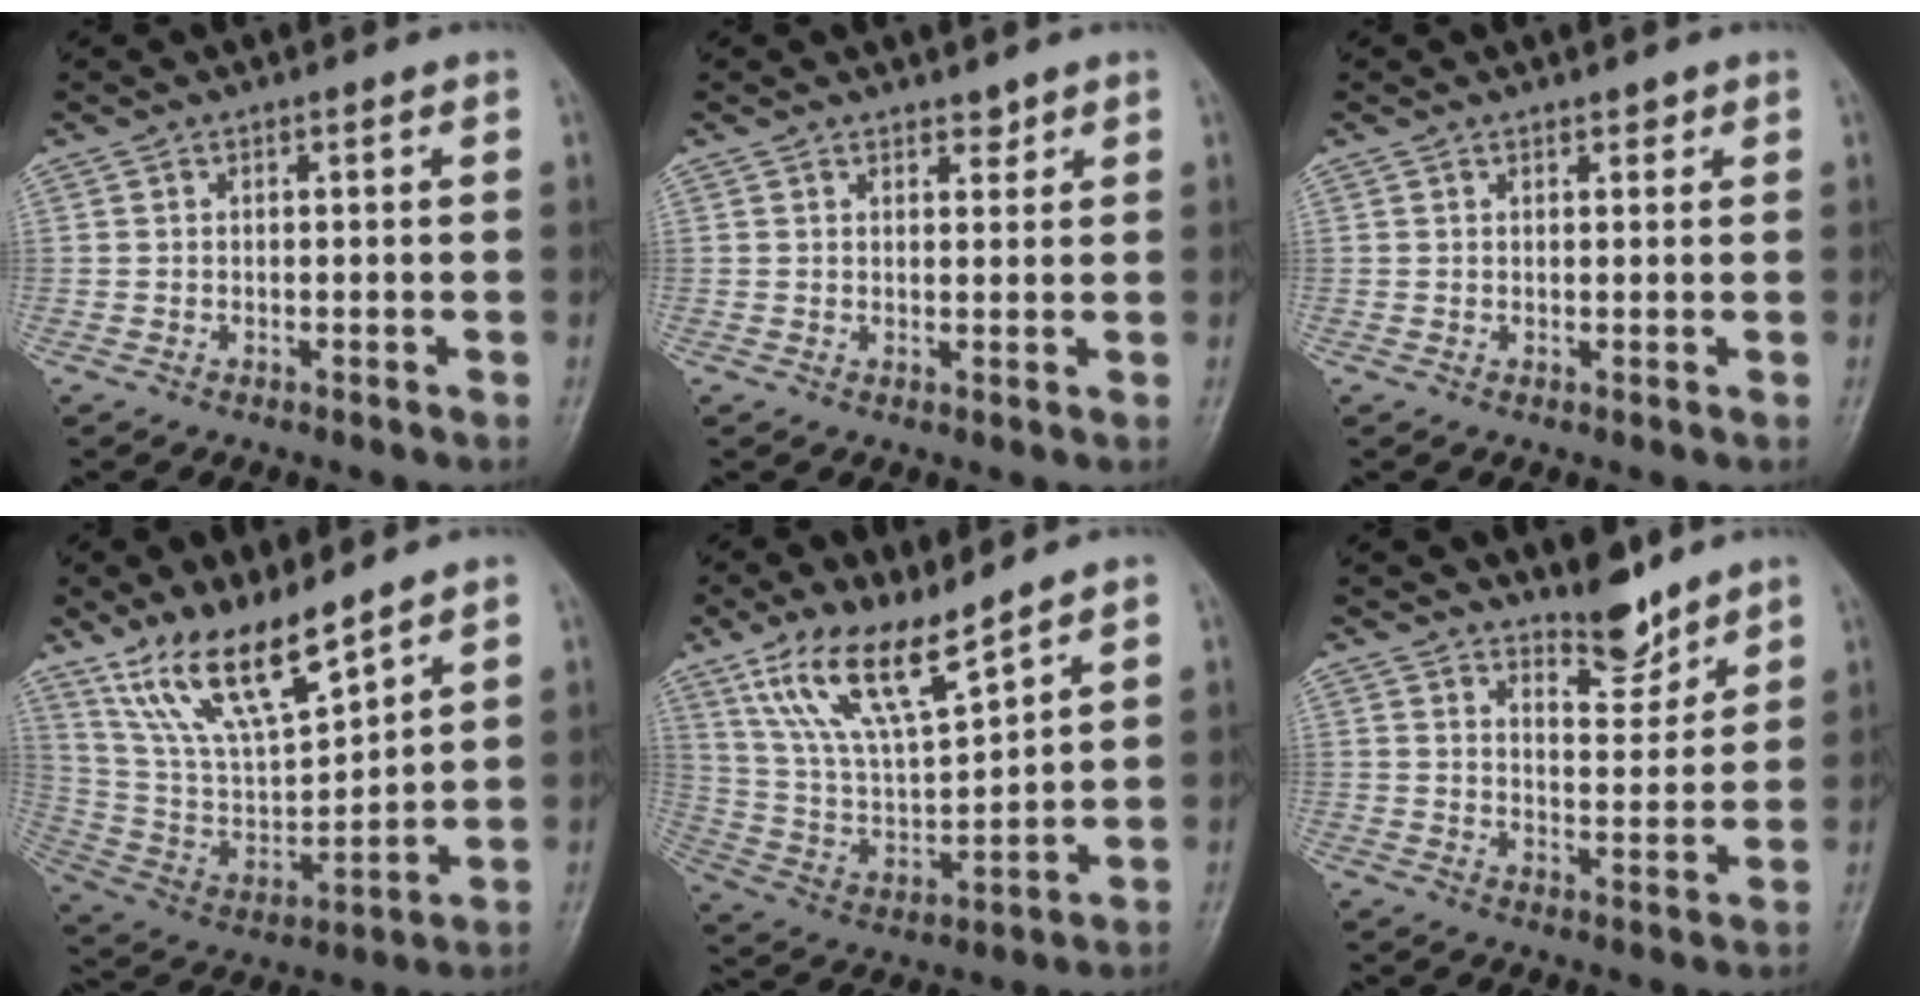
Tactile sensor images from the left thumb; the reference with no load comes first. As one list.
[{"total": 1.7, "force": [1.4, 0.8, 0.6], "torque": [0.003, -0.011, 0.021]}, {"total": 1.2, "force": [0.9, 0.5, 0.5], "torque": [-0.002, -0.005, 0.012]}, {"total": 16.0, "force": [11.8, 4.5, 9.9], "torque": [-0.161, -0.056, 0.240]}, {"total": 14.3, "force": [10.0, 3.8, 9.4], "torque": [-0.164, -0.050, 0.210]}, {"total": 5.6, "force": [4.7, 2.3, 2.0], "torque": [-0.008, -0.040, 0.076]}]